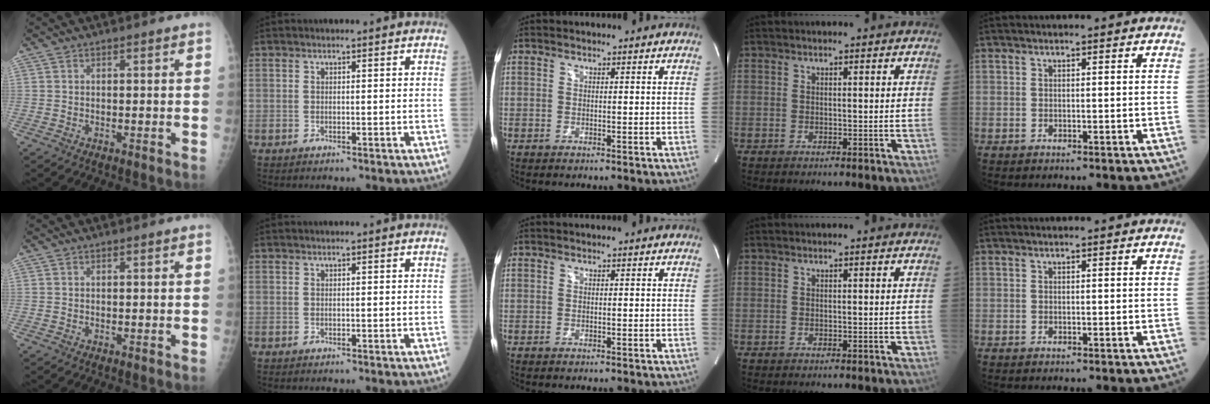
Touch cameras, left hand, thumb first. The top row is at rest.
{}